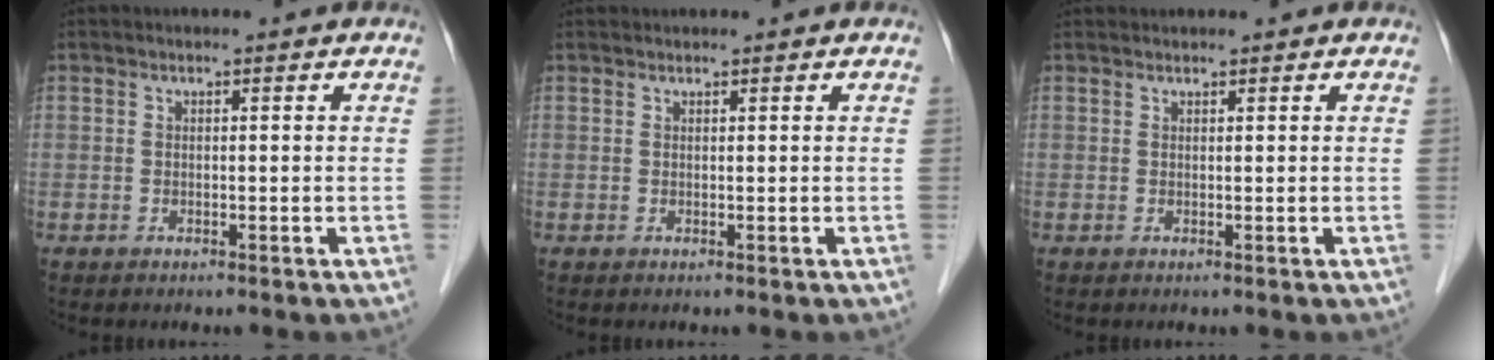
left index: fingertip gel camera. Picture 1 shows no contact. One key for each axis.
{"total": 0.8, "fx": 0.7, "fy": 0.3, "fz": 0.0, "tx": 0.006, "ty": 0.008, "tz": 0.014}
{"total": 1.1, "fx": 1.0, "fy": 0.4, "fz": 0.1, "tx": 0.007, "ty": 0.012, "tz": 0.018}